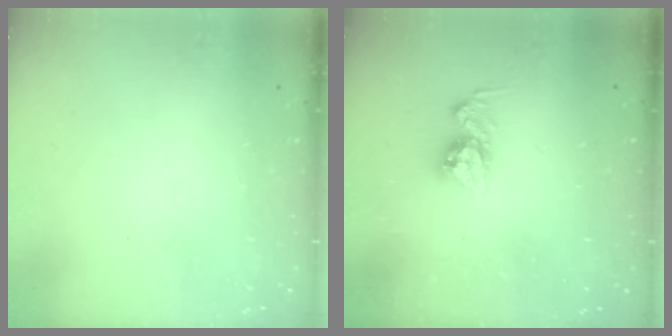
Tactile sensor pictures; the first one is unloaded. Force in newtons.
{"total": 9.4, "press": 9.4, "slide": 0.9}